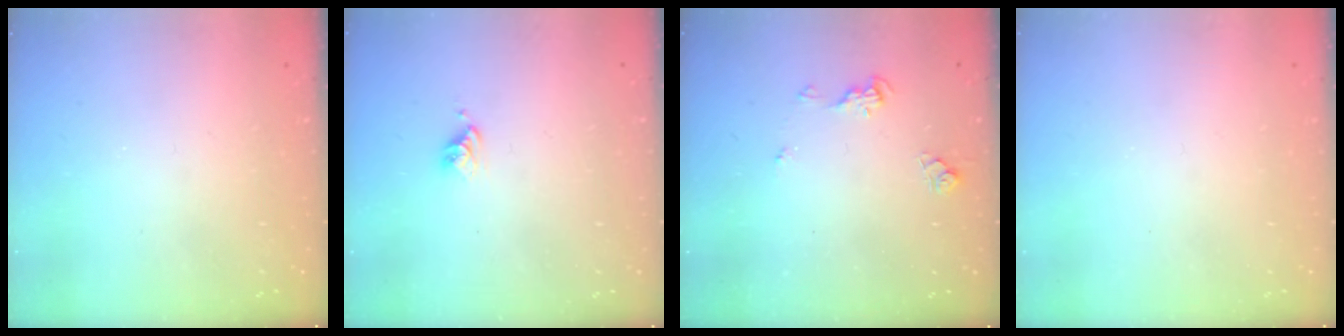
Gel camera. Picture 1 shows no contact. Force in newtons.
{"total": 3.7, "press": 3.6, "slide": 0.5}
{"total": 7.0, "press": 6.9, "slide": 0.7}
{"total": 0.0}